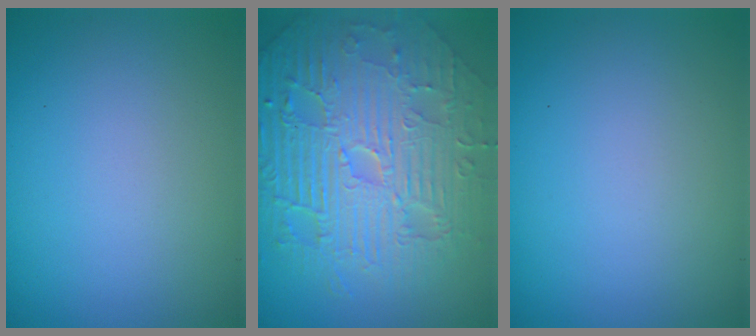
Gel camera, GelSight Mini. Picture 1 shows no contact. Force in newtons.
{"total": 11.1, "press": 7.1, "slide": 8.5}
{"total": 0.0}